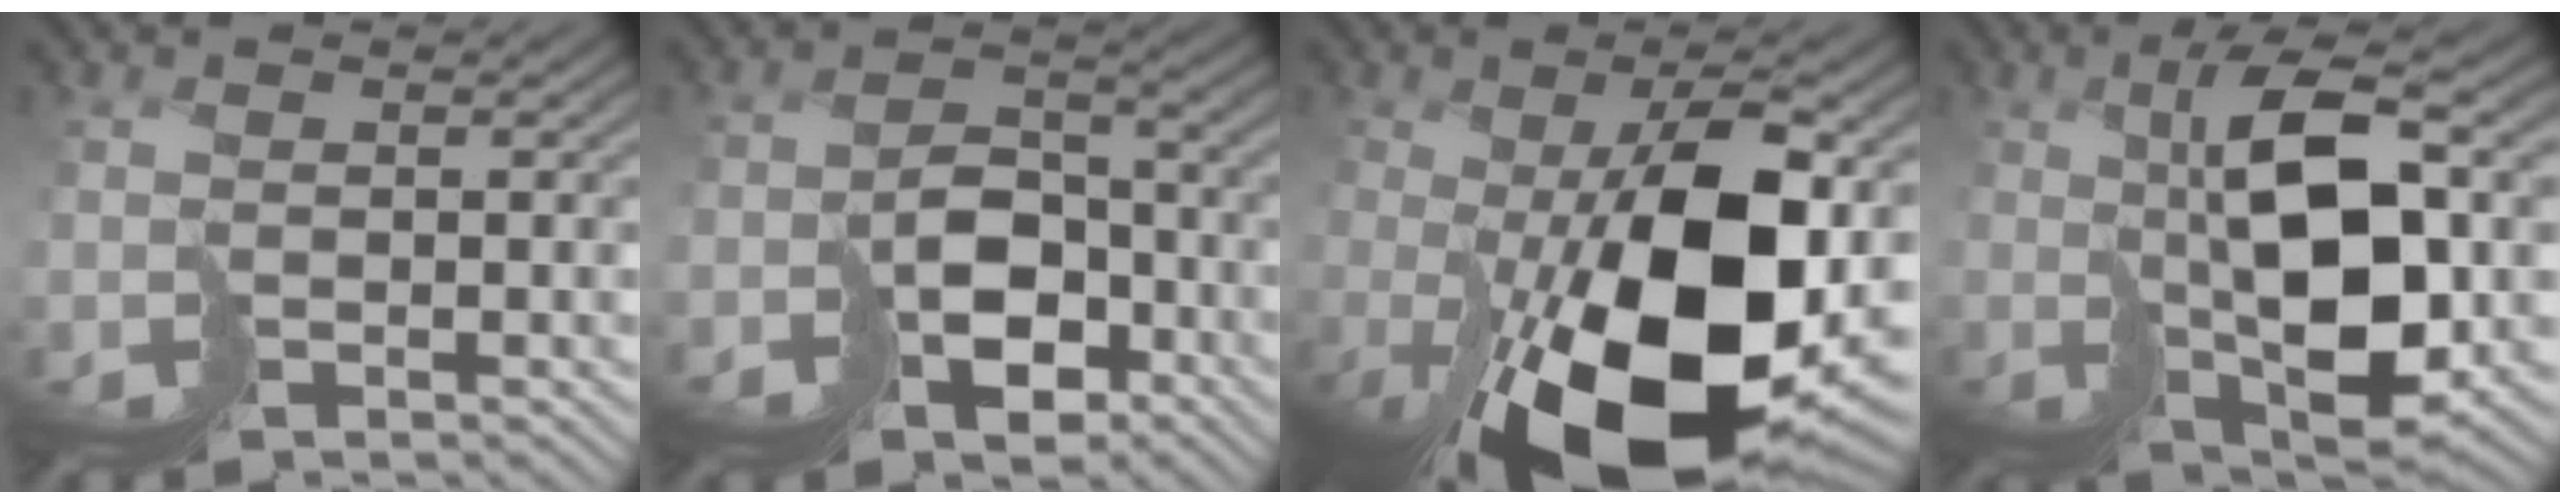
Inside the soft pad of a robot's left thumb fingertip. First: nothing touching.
{"total": 6.3, "force": [-3.6, 3.9, 3.3], "torque": [-0.043, -0.003, -0.062]}
{"total": 16.6, "force": [-2.5, 6.8, 14.9], "torque": [-0.221, -0.018, -0.028]}
{"total": 11.0, "force": [1.9, 3.9, 10.1], "torque": [-0.174, 0.006, 0.044]}